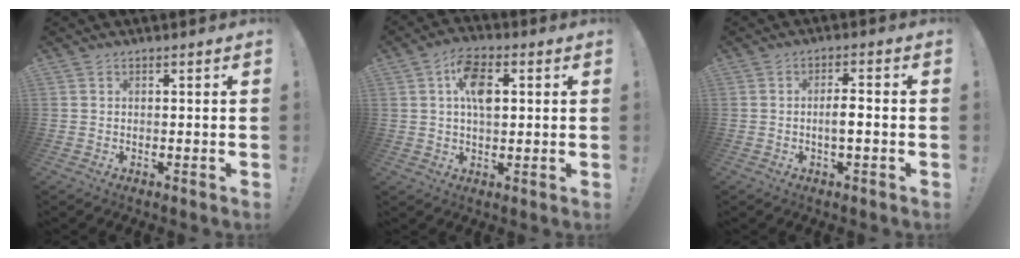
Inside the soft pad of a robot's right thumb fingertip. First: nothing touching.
{"total": 9.7, "force": [2.2, 5.6, 7.6], "torque": [-0.113, 0.007, 0.039]}
{"total": 4.4, "force": [-1.1, 1.0, 4.1], "torque": [-0.070, 0.004, -0.020]}